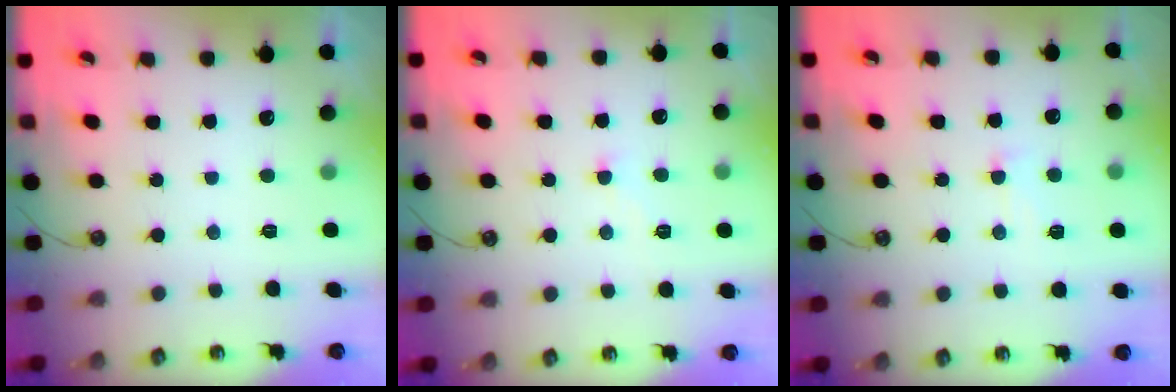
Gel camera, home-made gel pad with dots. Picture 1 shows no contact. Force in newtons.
{"total": 0.0}
{"total": 0.9, "press": 0.6, "slide": 0.7}